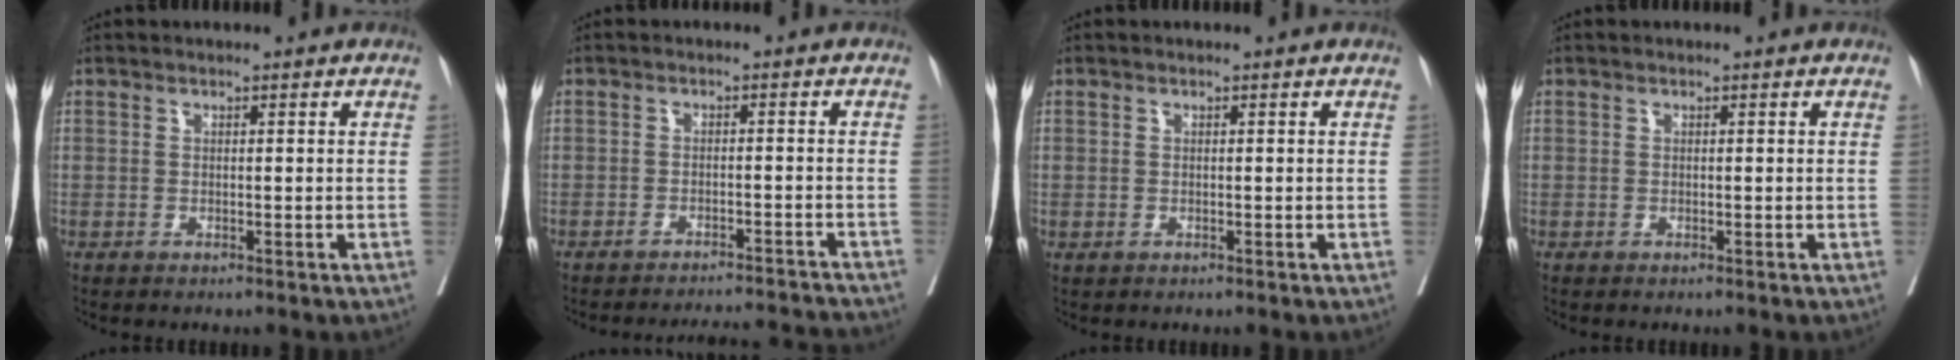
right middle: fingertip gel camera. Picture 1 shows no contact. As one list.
[{"total": 10.0, "force": [-9.9, 0.1, 1.3], "torque": [-0.007, 0.011, -0.117]}, {"total": 0.0}, {"total": 0.0}]